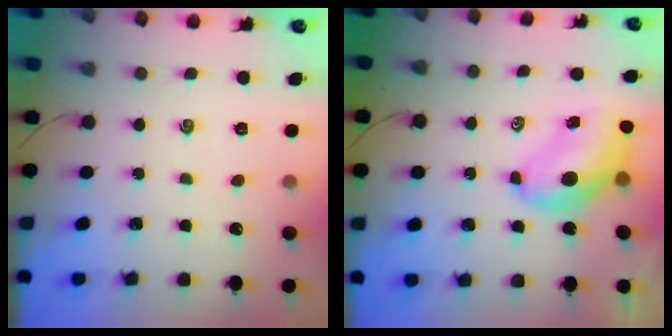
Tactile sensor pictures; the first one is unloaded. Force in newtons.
{"total": 8.8, "press": 8.6, "slide": 2.0}